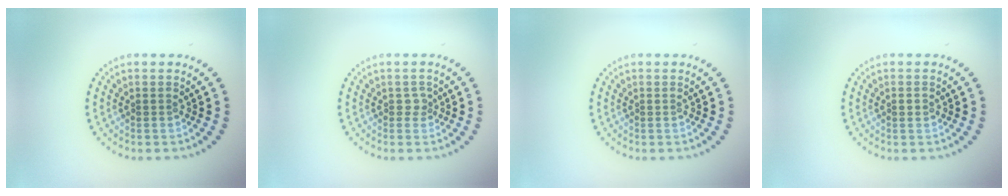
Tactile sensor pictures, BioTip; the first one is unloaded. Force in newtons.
{"total": 1.0, "press": 0.7, "slide": 0.6}
{"total": 0.0}
{"total": 0.8, "press": 0.8, "slide": 0.1}